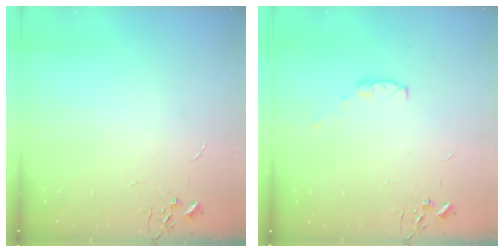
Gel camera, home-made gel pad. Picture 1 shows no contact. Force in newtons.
{"total": 5.3, "press": 5.2, "slide": 0.8}